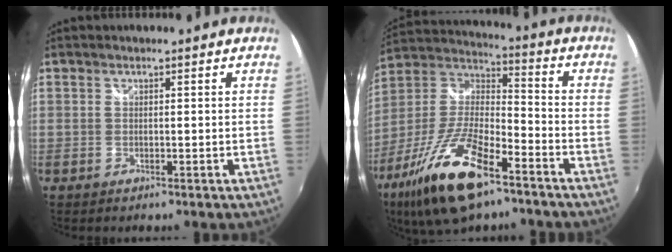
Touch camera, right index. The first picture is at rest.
{"total": 20.7, "force": [-12.1, 7.3, 15.1], "torque": [-0.308, -0.026, -0.229]}